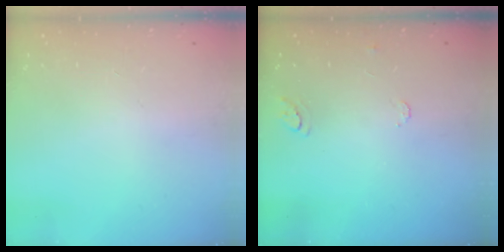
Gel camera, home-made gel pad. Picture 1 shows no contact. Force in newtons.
{"total": 6.3, "press": 6.3, "slide": 0.6}